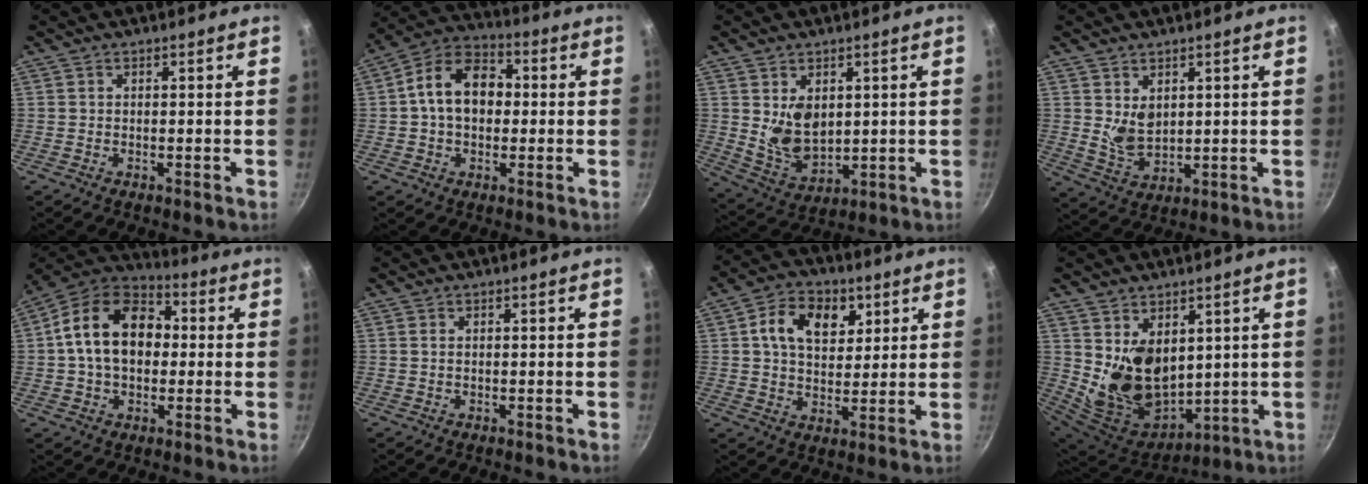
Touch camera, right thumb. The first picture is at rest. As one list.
[{"total": 12.6, "force": [0.7, 9.1, 8.8], "torque": [-0.111, 0.032, -0.008]}, {"total": 8.8, "force": [1.8, 5.9, 6.3], "torque": [-0.093, -0.030, 0.053]}, {"total": 5.8, "force": [1.9, 3.9, 3.9], "torque": [-0.059, -0.024, 0.047]}, {"total": 17.2, "force": [1.3, 12.1, 12.1], "torque": [-0.176, 0.035, 0.005]}, {"total": 0.5, "force": [0.1, 0.3, 0.4], "torque": [-0.008, 0.002, 0.002]}, {"total": 11.6, "force": [4.0, 8.2, 7.2], "torque": [-0.090, -0.007, 0.055]}, {"total": 14.0, "force": [3.9, 9.8, 9.3], "torque": [-0.132, -0.053, 0.096]}]